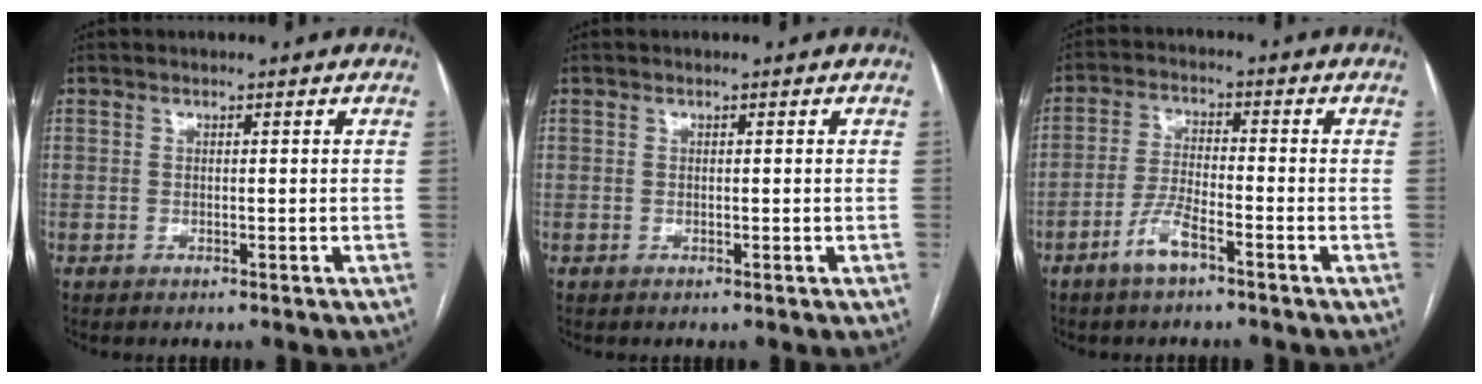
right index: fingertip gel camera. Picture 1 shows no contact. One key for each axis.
{"total": 0.0}
{"total": 5.3, "fx": -3.4, "fy": 1.1, "fz": 3.9, "tx": -0.087, "ty": 0.001, "tz": -0.067}